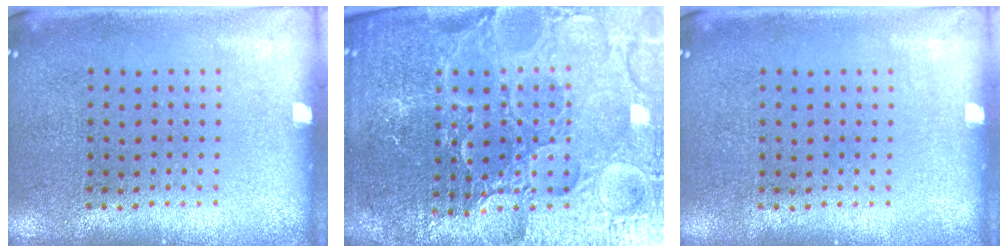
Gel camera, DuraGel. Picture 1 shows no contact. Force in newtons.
{"total": 5.9, "press": 5.4, "slide": 2.5}
{"total": 0.0}